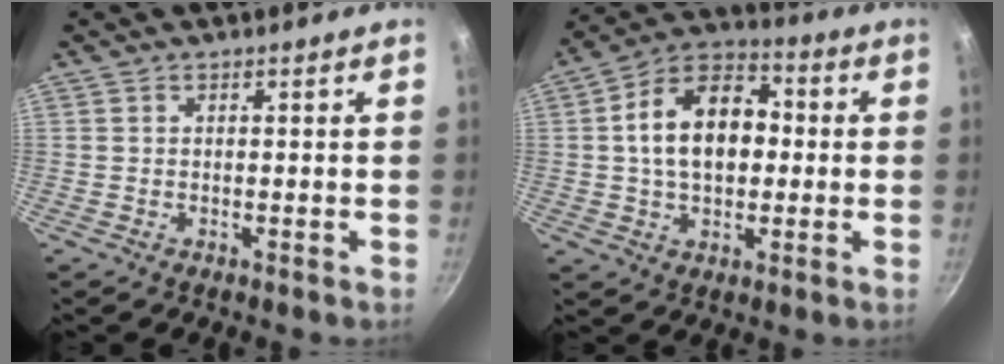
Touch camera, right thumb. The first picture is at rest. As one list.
[{"total": 15.6, "force": [0.9, 10.4, 11.6], "torque": [-0.156, 0.030, 0.000]}]